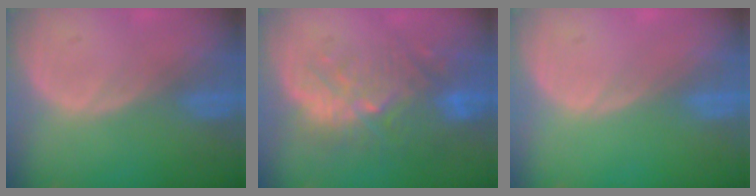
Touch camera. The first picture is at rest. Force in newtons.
{"total": 11.0, "press": 9.6, "slide": 5.3}
{"total": 0.0}